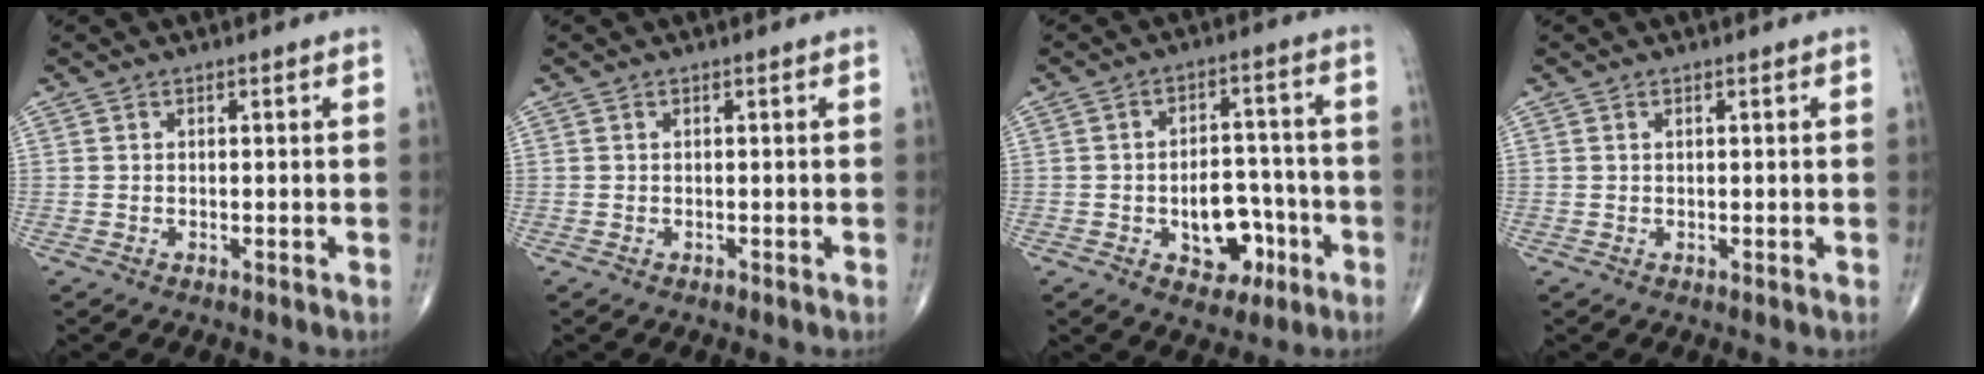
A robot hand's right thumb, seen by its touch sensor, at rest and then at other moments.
{"total": 0.0}
{"total": 9.9, "force": [-3.5, 6.7, 6.4], "torque": [-0.047, 0.038, -0.042]}
{"total": 0.0}